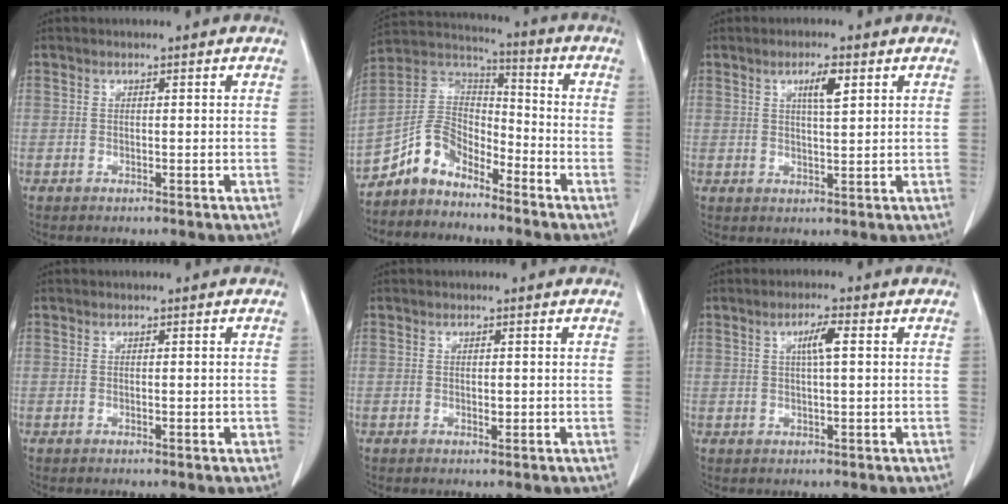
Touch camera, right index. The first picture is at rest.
{"total": 8.6, "force": [-6.7, 4.5, 2.9], "torque": [-0.062, 0.036, -0.135]}
{"total": 3.7, "force": [1.7, 0.5, 3.3], "torque": [-0.055, -0.001, 0.028]}
{"total": 0.9, "force": [-0.2, 0.4, 0.8], "torque": [-0.012, 0.001, 0.000]}
{"total": 0.8, "force": [0.0, 0.3, 0.7], "torque": [-0.012, -0.001, 0.000]}
{"total": 3.3, "force": [0.9, 0.4, 3.1], "torque": [-0.056, 0.004, 0.014]}